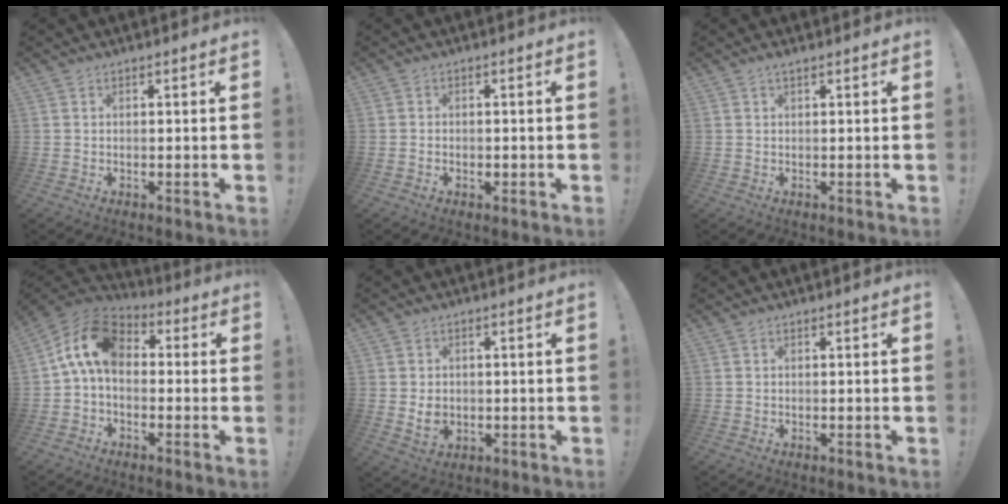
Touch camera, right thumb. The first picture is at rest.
{"total": 1.4, "force": [-0.8, 1.0, 0.5], "torque": [-0.003, 0.002, -0.015]}
{"total": 0.9, "force": [0.5, 0.0, 0.7], "torque": [-0.013, 0.001, 0.008]}
{"total": 13.0, "force": [1.4, 8.3, 9.9], "torque": [-0.179, 0.017, 0.028]}
{"total": 5.0, "force": [-0.1, 4.2, 2.8], "torque": [-0.031, -0.003, -0.001]}
{"total": 0.0}